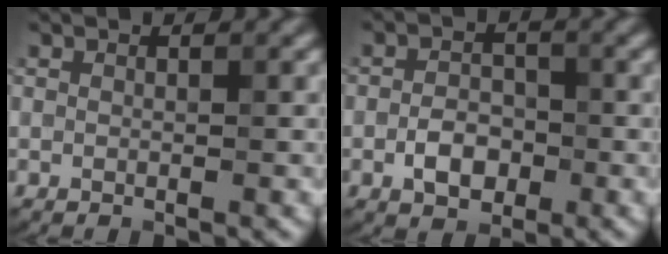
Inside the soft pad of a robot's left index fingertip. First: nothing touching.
{"total": 3.1, "force": [-1.2, 2.1, 2.0], "torque": [-0.030, 0.006, -0.025]}